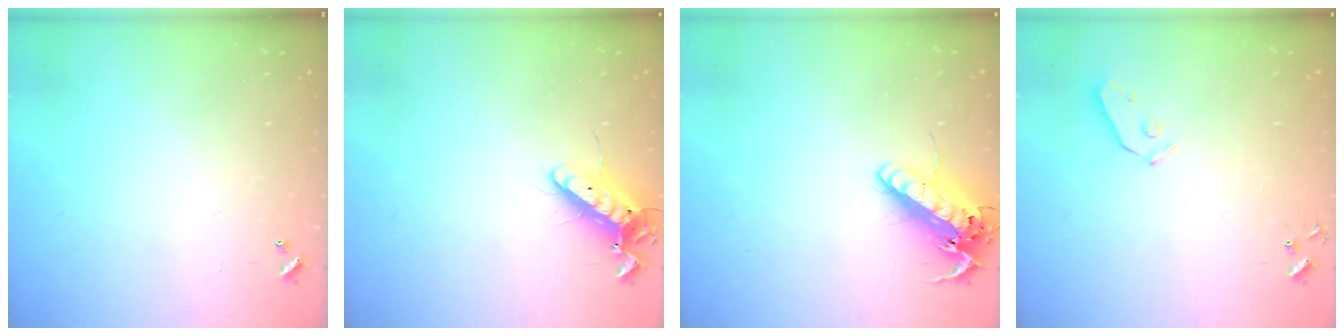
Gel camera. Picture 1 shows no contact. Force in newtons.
{"total": 11.6, "press": 11.4, "slide": 2.2}
{"total": 15.8, "press": 15.6, "slide": 2.7}
{"total": 4.0, "press": 4.0, "slide": 0.2}